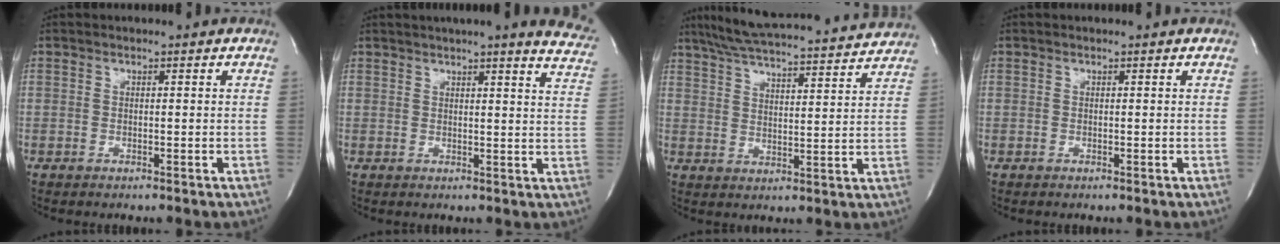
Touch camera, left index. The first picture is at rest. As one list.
[{"total": 13.5, "force": [12.0, 0.7, 6.3], "torque": [-0.072, -0.040, 0.119]}, {"total": 21.7, "force": [19.9, 1.9, 8.4], "torque": [-0.144, 0.009, 0.273]}, {"total": 0.0}]